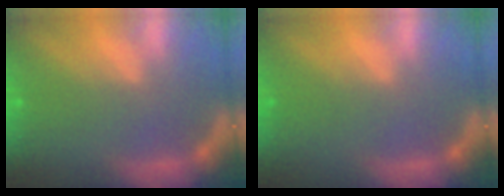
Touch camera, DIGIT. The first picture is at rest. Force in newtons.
{"total": 0.0}